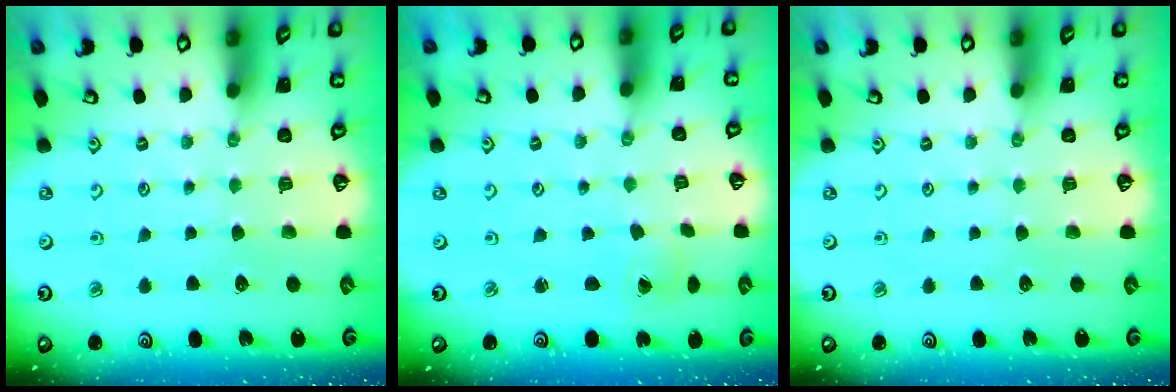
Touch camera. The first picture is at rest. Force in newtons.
{"total": 1.0, "press": 1.0, "slide": 0.0}
{"total": 0.0}